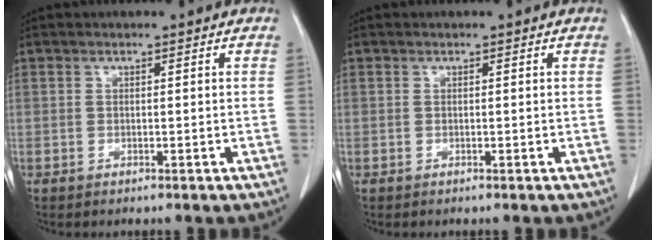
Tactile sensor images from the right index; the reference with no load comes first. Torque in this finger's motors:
{"motor_torque": [0.00, 0.00, 0.00, 0.00]}